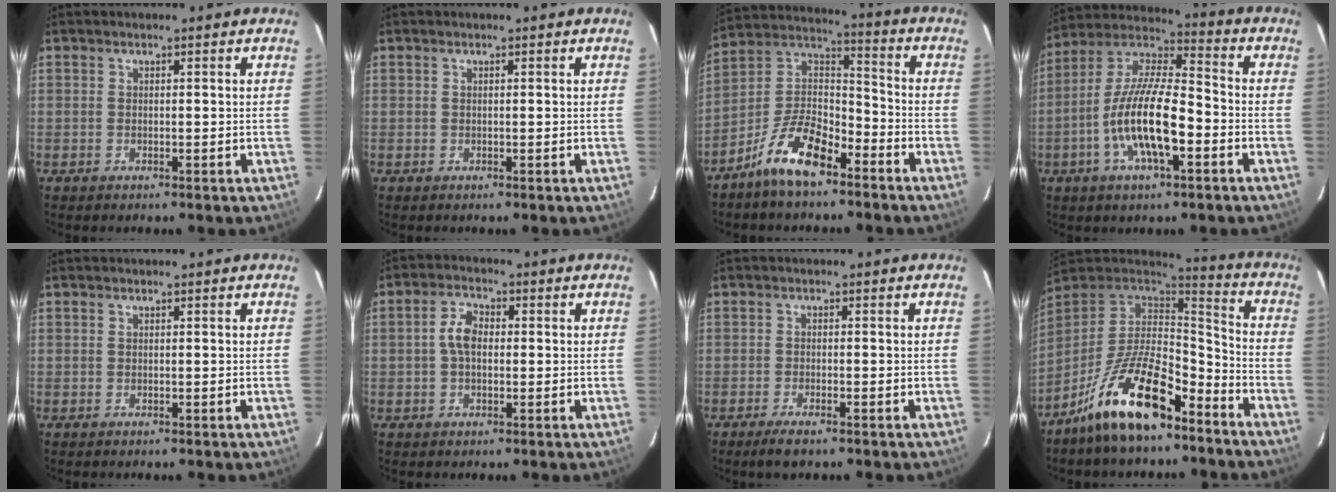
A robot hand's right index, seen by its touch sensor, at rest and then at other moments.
{"total": 0.0}
{"total": 12.6, "force": [-8.3, 4.9, 8.0], "torque": [-0.171, 0.024, -0.158]}
{"total": 15.5, "force": [-5.1, 4.6, 13.8], "torque": [-0.276, -0.003, -0.100]}
{"total": 0.0}
{"total": 4.6, "force": [0.0, 2.9, 3.6], "torque": [-0.073, 0.013, 0.001]}
{"total": 3.1, "force": [-2.4, 0.5, 2.0], "torque": [-0.049, -0.008, -0.046]}
{"total": 18.3, "force": [-11.5, 6.8, 12.5], "torque": [-0.241, -0.005, -0.201]}